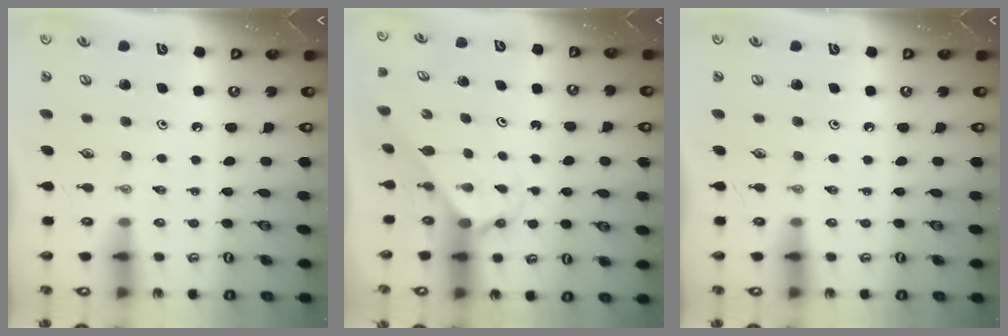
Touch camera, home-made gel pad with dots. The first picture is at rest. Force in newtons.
{"total": 1.9, "press": 1.9, "slide": 0.2}
{"total": 0.0}